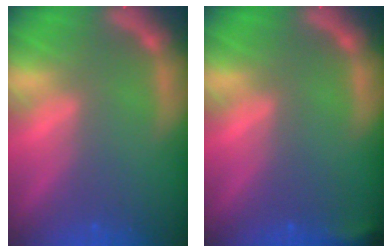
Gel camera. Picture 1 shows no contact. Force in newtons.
{"total": 1.9}